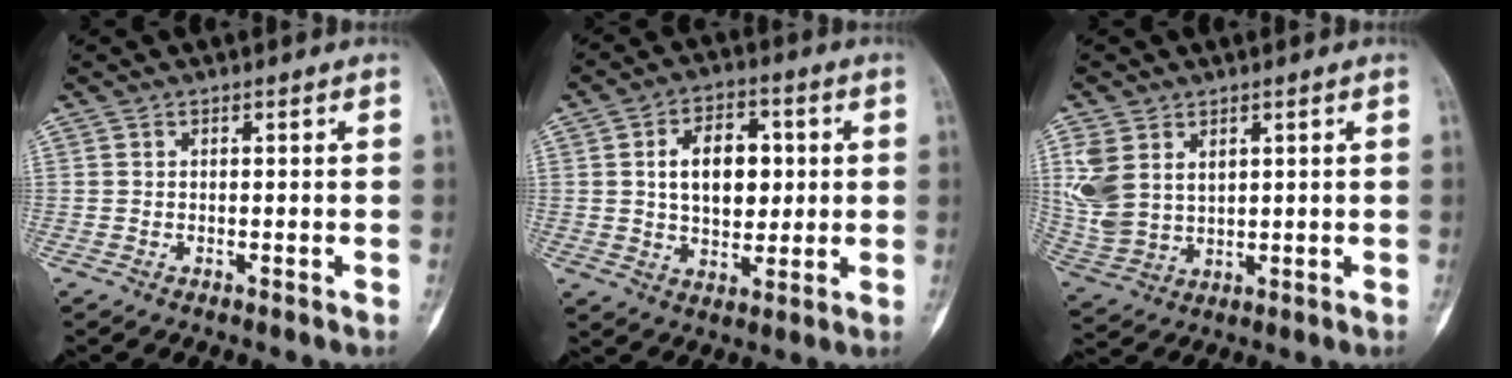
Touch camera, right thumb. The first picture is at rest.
{"total": 11.6, "force": [1.9, 7.5, 8.6], "torque": [-0.103, 0.004, 0.034]}
{"total": 9.2, "force": [3.2, 6.6, 5.6], "torque": [-0.112, -0.007, 0.082]}